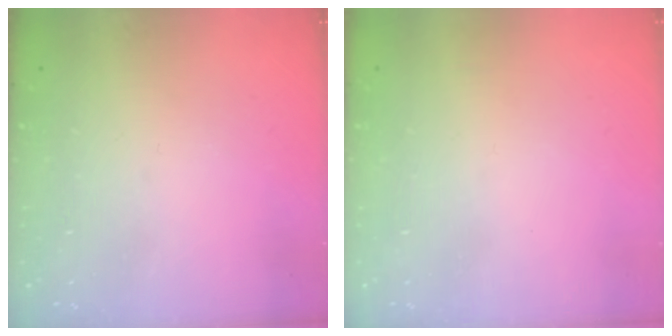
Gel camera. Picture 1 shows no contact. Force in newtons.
{"total": 1.7, "press": 1.7, "slide": 0.2}